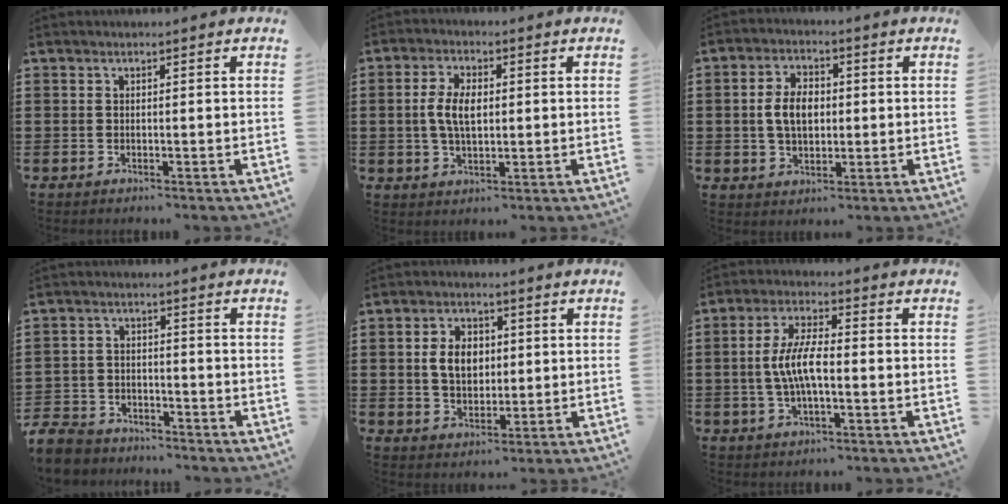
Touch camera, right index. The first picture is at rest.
{"total": 5.7, "force": [0.2, 2.8, 5.0], "torque": [-0.112, 0.005, -0.004]}
{"total": 5.8, "force": [0.0, 3.6, 4.5], "torque": [-0.098, 0.004, -0.008]}
{"total": 5.4, "force": [-5.3, 1.2, 0.4], "torque": [-0.023, 0.003, -0.111]}
{"total": 5.5, "force": [0.6, 3.8, 3.9], "torque": [-0.085, 0.009, 0.003]}
{"total": 7.1, "force": [-0.7, 2.2, 6.7], "torque": [-0.145, -0.004, -0.021]}